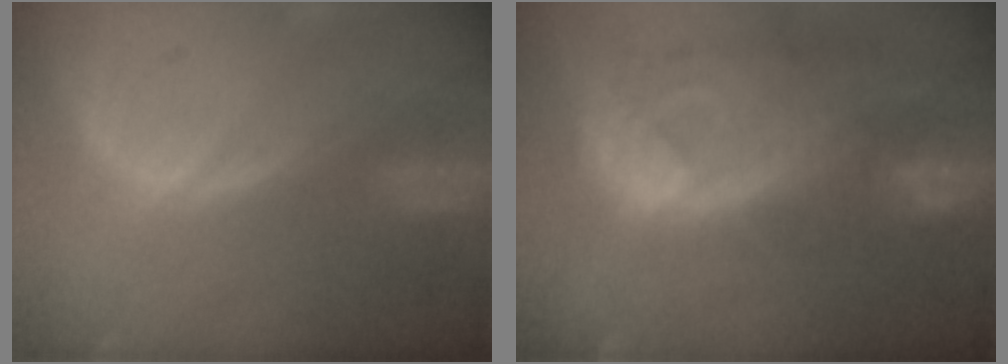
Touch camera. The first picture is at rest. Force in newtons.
{"total": 12.0, "press": 10.3, "slide": 6.0}